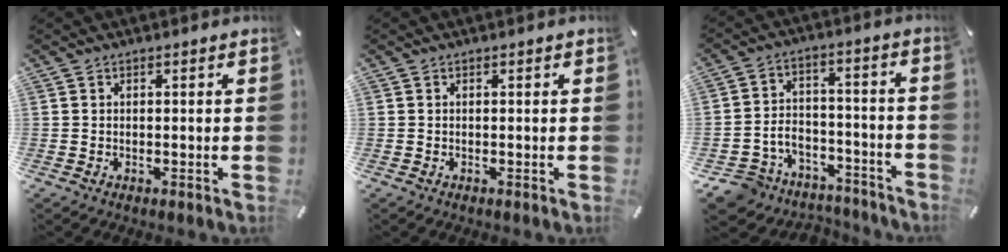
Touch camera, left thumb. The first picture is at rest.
{"total": 0.0}
{"total": 7.4, "force": [-3.8, 6.3, 1.0], "torque": [-0.021, 0.022, -0.065]}